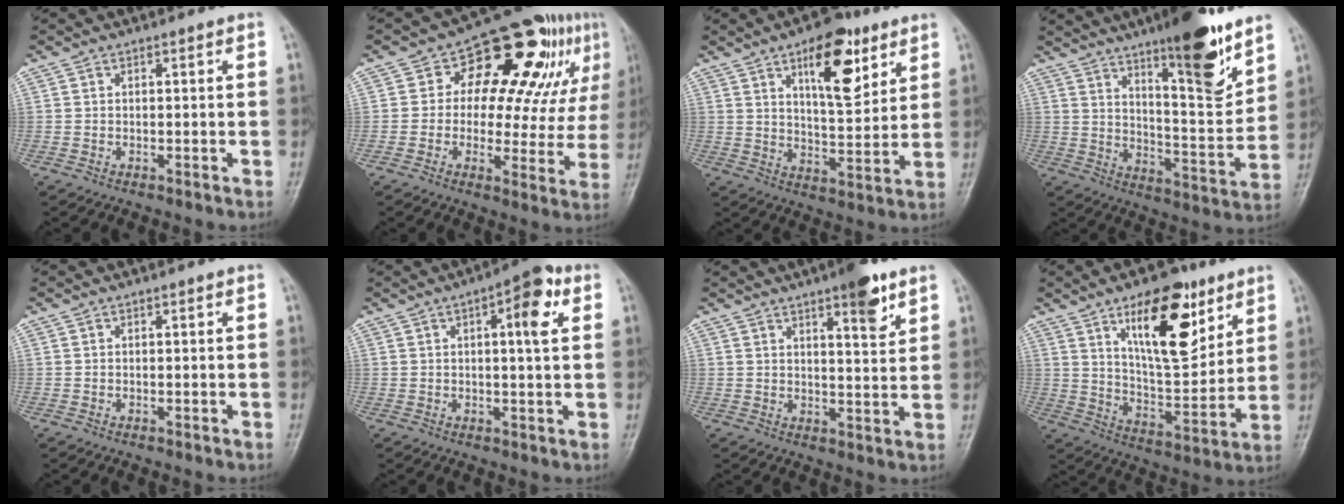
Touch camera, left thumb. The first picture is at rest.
{"total": 20.2, "force": [7.7, 10.9, 15.2], "torque": [-0.138, 0.007, 0.099]}
{"total": 13.5, "force": [6.9, 5.8, 10.1], "torque": [-0.121, -0.036, 0.106]}
{"total": 17.1, "force": [11.2, 3.8, 12.4], "torque": [-0.157, -0.076, 0.178]}
{"total": 0.0}
{"total": 7.8, "force": [2.6, 2.4, 6.9], "torque": [-0.085, 0.006, 0.028]}
{"total": 7.8, "force": [4.8, 2.0, 5.9], "torque": [-0.071, -0.027, 0.067]}
{"total": 17.9, "force": [9.4, 7.6, 13.3], "torque": [-0.162, -0.056, 0.157]}